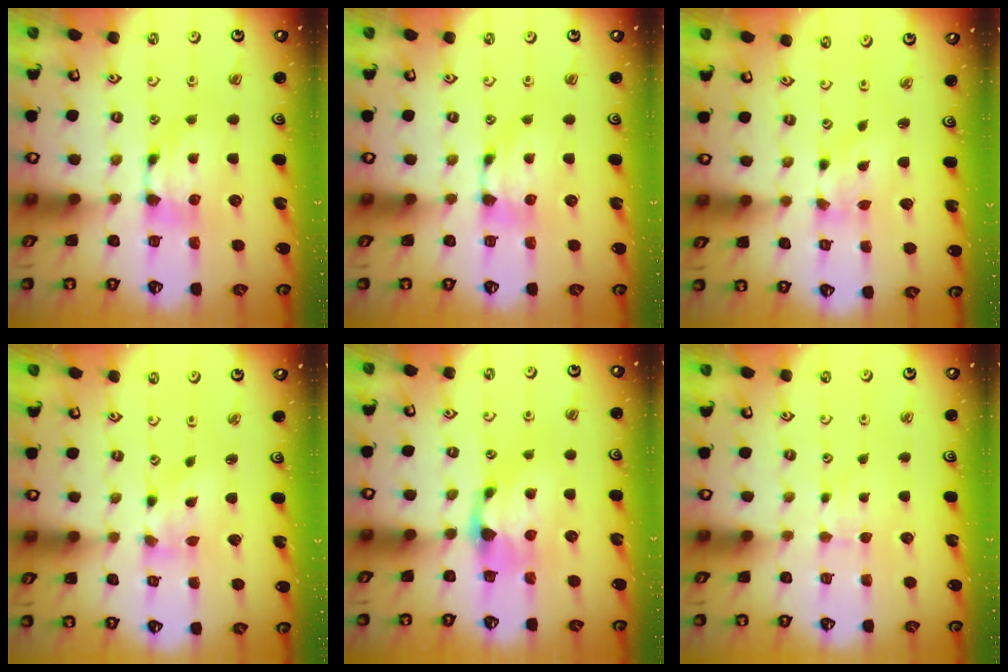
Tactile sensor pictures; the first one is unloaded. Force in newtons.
{"total": 0.0}
{"total": 1.2, "press": 0.3, "slide": 1.2}
{"total": 1.4, "press": 0.4, "slide": 1.4}
{"total": 1.1, "press": 0.6, "slide": 0.9}
{"total": 2.4, "press": 2.4, "slide": 0.4}